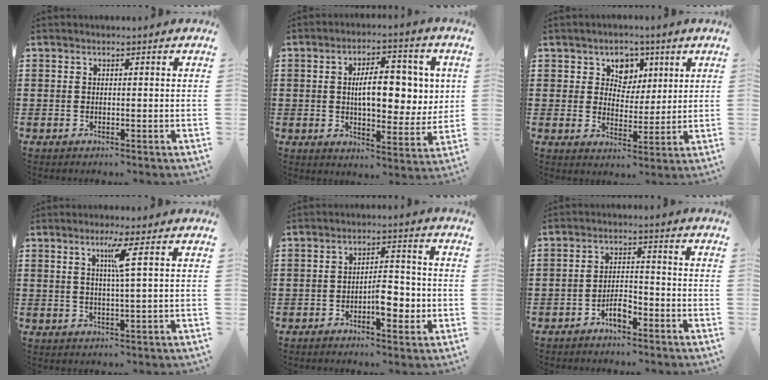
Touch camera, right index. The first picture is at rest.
{"total": 10.1, "force": [1.4, 4.4, 9.0], "torque": [-0.140, 0.003, 0.016]}
{"total": 5.2, "force": [2.4, 4.4, 1.3], "torque": [-0.036, 0.006, 0.038]}
{"total": 4.2, "force": [1.5, -0.6, 3.9], "torque": [-0.079, -0.004, 0.020]}
{"total": 5.5, "force": [-1.8, 2.4, 4.7], "torque": [-0.062, 0.002, -0.034]}
{"total": 3.6, "force": [-2.6, 1.3, 2.1], "torque": [-0.040, 0.009, -0.051]}